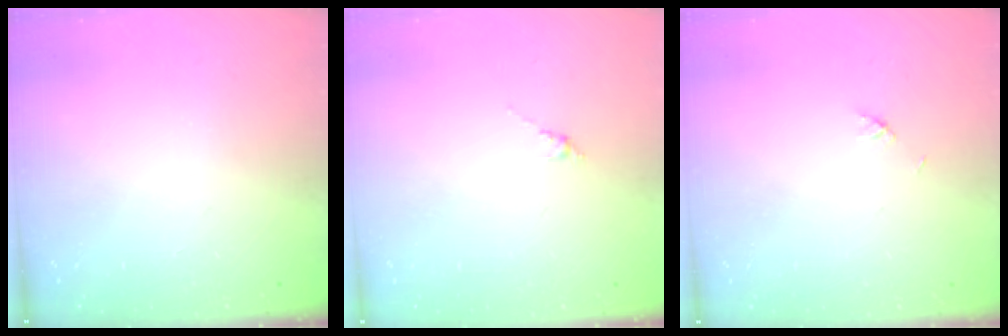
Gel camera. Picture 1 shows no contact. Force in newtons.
{"total": 0.0}
{"total": 2.1, "press": 2.1, "slide": 0.3}